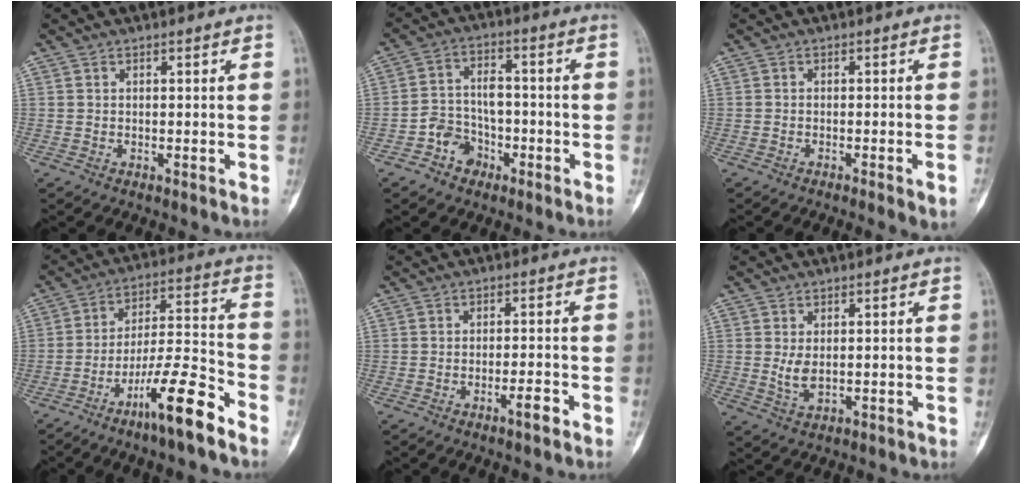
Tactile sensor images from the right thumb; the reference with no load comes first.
{"total": 7.1, "force": [-3.6, 5.6, 2.5], "torque": [-0.015, 0.039, -0.064]}
{"total": 3.8, "force": [-2.2, 0.2, 3.1], "torque": [-0.045, 0.004, -0.030]}
{"total": 13.8, "force": [-8.8, 1.7, 10.5], "torque": [-0.190, 0.063, -0.155]}
{"total": 2.9, "force": [-1.8, 0.4, 2.2], "torque": [-0.039, 0.009, -0.029]}
{"total": 3.0, "force": [0.2, 1.6, 2.6], "torque": [-0.047, -0.009, 0.011]}